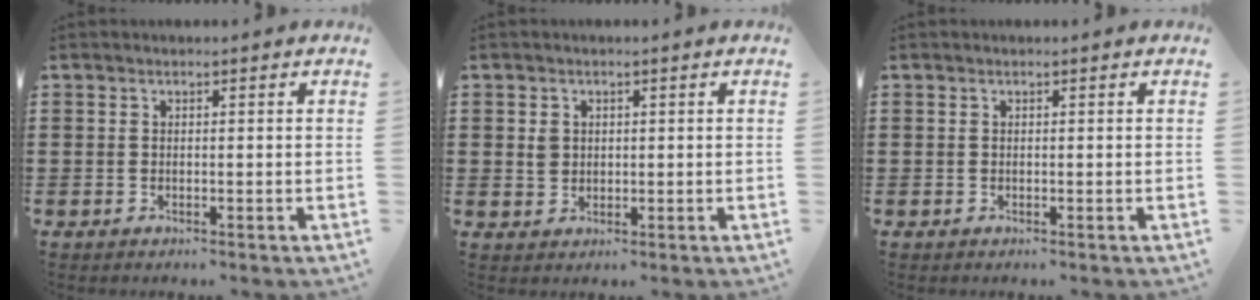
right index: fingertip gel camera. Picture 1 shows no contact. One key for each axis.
{"total": 1.9, "fx": 0.4, "fy": 1.6, "fz": 0.9, "tx": -0.022, "ty": 0.008, "tz": 0.007}
{"total": 0.0}